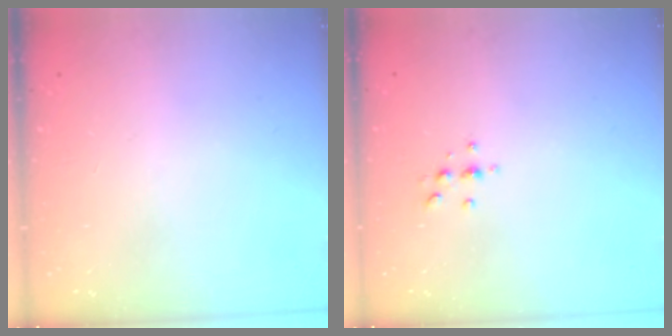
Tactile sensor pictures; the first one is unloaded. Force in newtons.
{"total": 3.9, "press": 3.9, "slide": 0.6}